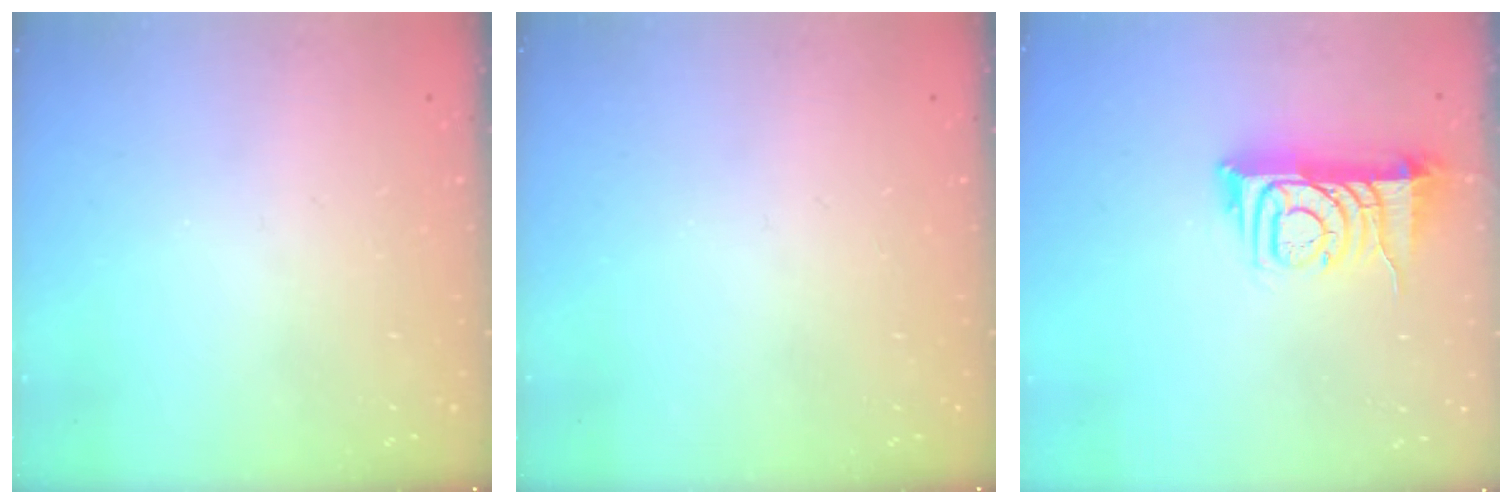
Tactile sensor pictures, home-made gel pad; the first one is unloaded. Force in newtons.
{"total": 0.0}
{"total": 10.0, "press": 10.0, "slide": 0.7}